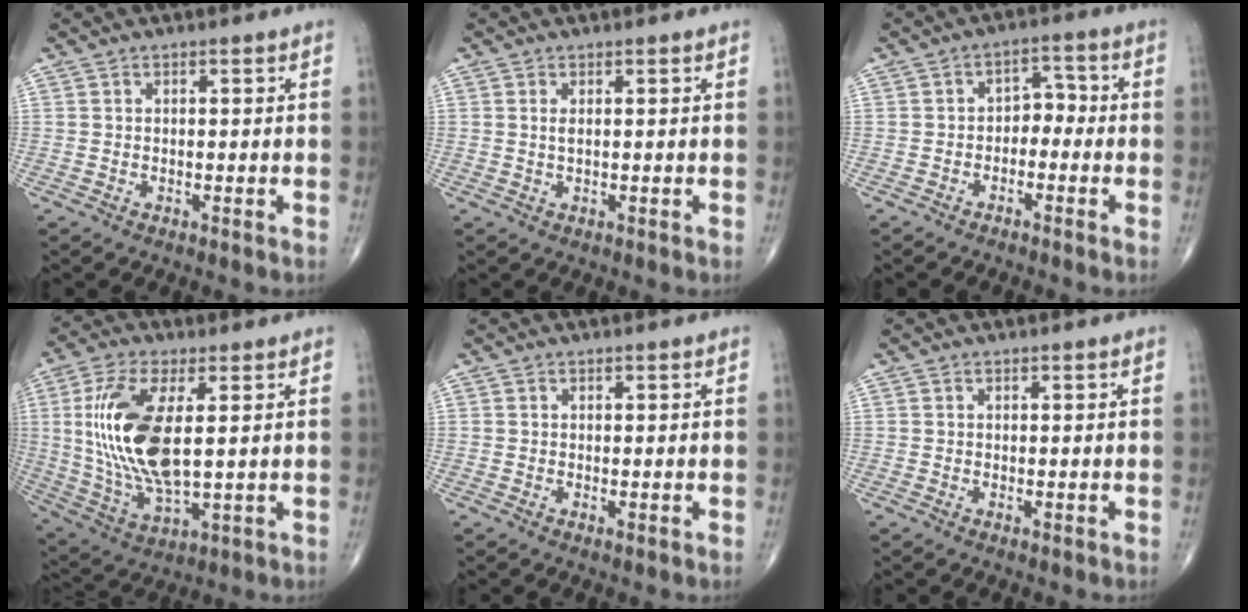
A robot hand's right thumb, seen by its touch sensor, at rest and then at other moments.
{"total": 1.1, "force": [0.2, 0.4, 1.0], "torque": [-0.022, 0.000, 0.006]}
{"total": 4.2, "force": [-1.5, 2.9, 2.6], "torque": [-0.018, 0.032, -0.036]}
{"total": 17.6, "force": [2.5, 7.3, 15.8], "torque": [-0.331, -0.015, 0.054]}
{"total": 0.5, "force": [-0.1, 0.2, 0.5], "torque": [-0.010, -0.003, -0.002]}
{"total": 0.0}